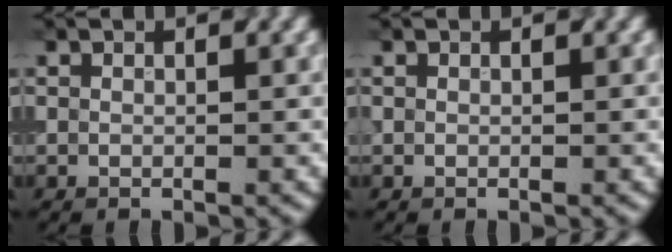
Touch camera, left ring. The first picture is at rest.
{"total": 0.0}